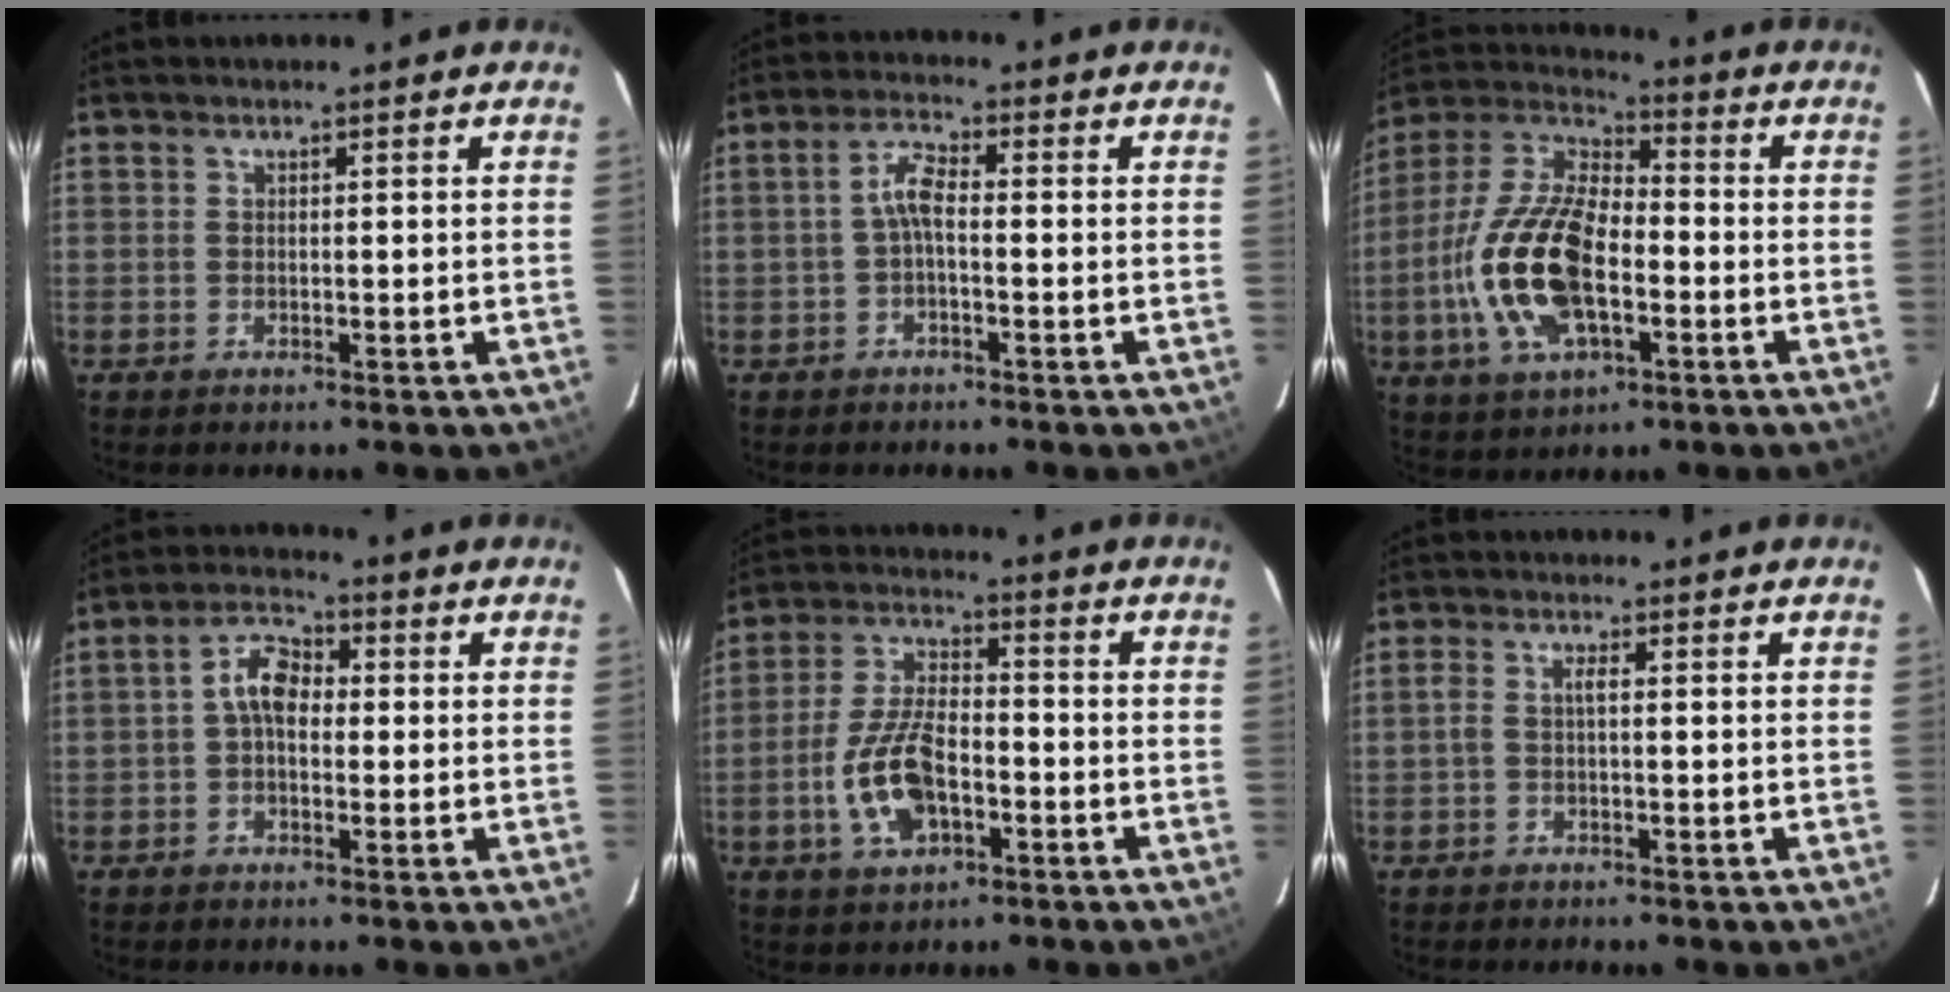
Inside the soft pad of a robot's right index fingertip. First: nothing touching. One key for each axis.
{"total": 3.9, "fx": -0.8, "fy": 1.3, "fz": 3.6, "tx": -0.076, "ty": 0.013, "tz": -0.018}
{"total": 19.0, "fx": -4.4, "fy": 9.1, "fz": 16.1, "tx": -0.346, "ty": -0.003, "tz": -0.085}
{"total": 6.1, "fx": 0.0, "fy": 4.0, "fz": 4.6, "tx": -0.085, "ty": 0.020, "tz": -0.003}
{"total": 12.0, "fx": -3.9, "fy": 6.0, "fz": 9.6, "tx": -0.200, "ty": 0.006, "tz": -0.067}
{"total": 2.1, "fx": -0.3, "fy": 0.7, "fz": 2.0, "tx": -0.041, "ty": 0.007, "tz": -0.006}